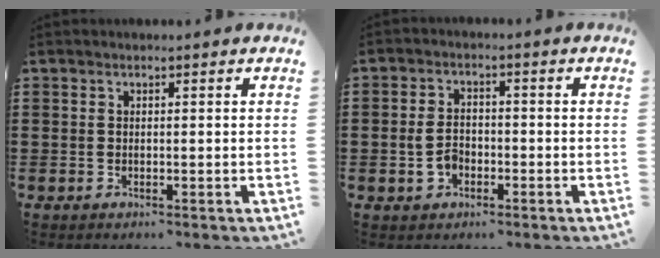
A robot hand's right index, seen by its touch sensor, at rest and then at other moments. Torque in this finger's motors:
{"motor_torque": [0.18, 0.29, 0.06, 0.05]}